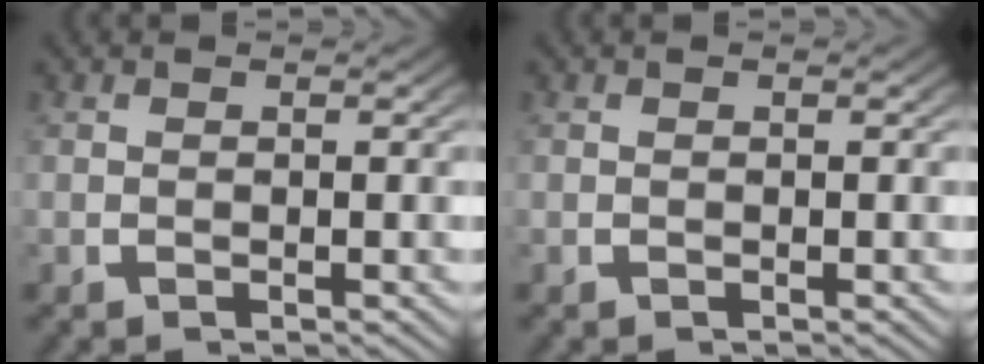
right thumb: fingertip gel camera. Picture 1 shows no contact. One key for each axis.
{"total": 0.0}